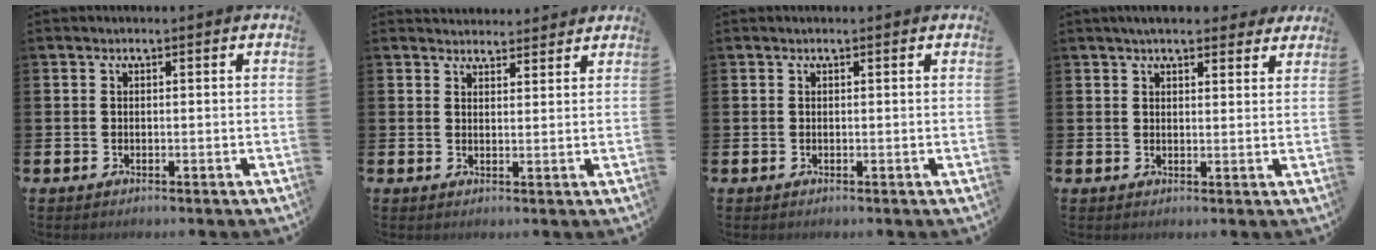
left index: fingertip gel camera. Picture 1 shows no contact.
{"total": 3.0, "force": [2.9, 0.7, -0.2], "torque": [0.008, -0.017, 0.051]}
{"total": 0.0}
{"total": 4.4, "force": [4.0, 1.2, 1.5], "torque": [-0.026, -0.013, 0.071]}